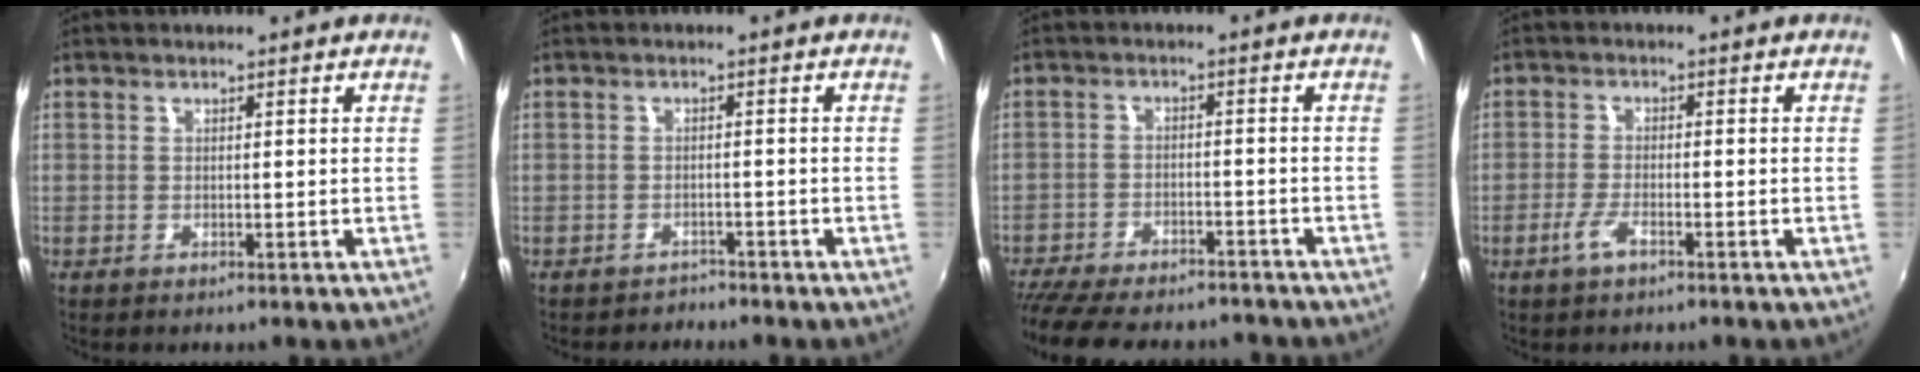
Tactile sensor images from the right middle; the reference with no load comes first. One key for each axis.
{"total": 3.2, "fx": -3.0, "fy": 1.2, "fz": 0.1, "tx": -0.013, "ty": -0.016, "tz": -0.046}
{"total": 18.3, "fx": -15.5, "fy": 5.4, "fz": 8.0, "tx": -0.174, "ty": -0.036, "tz": -0.225}
{"total": 3.1, "fx": -2.0, "fy": 1.0, "fz": 2.2, "tx": -0.056, "ty": -0.006, "tz": -0.041}